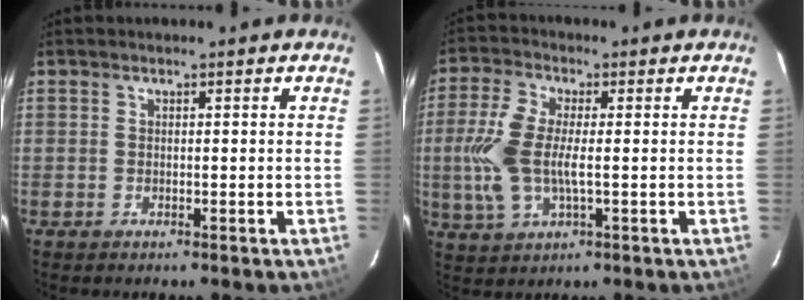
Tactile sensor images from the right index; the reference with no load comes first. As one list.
[{"total": 9.6, "force": [-0.6, 4.1, 8.6], "torque": [-0.197, 0.004, -0.013]}]